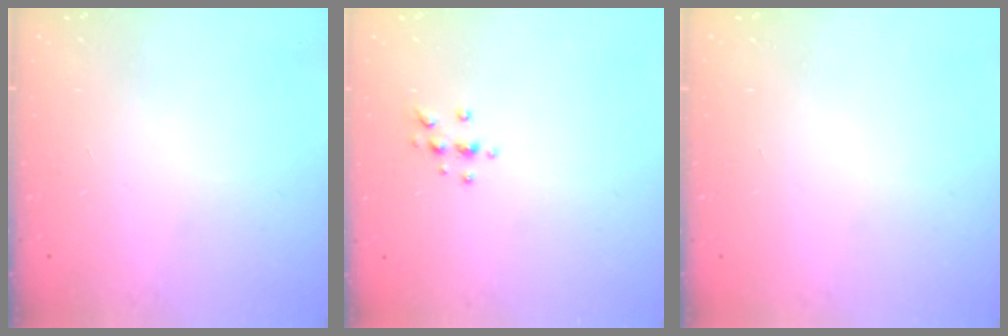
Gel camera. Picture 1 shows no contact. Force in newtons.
{"total": 4.7, "press": 4.7, "slide": 0.6}
{"total": 0.0}